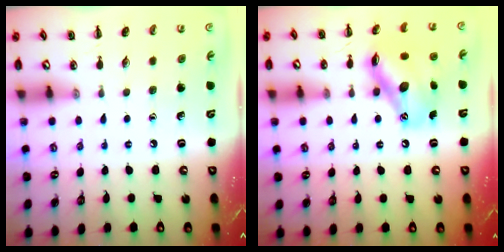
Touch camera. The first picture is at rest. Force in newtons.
{"total": 13.5, "press": 13.1, "slide": 3.0}